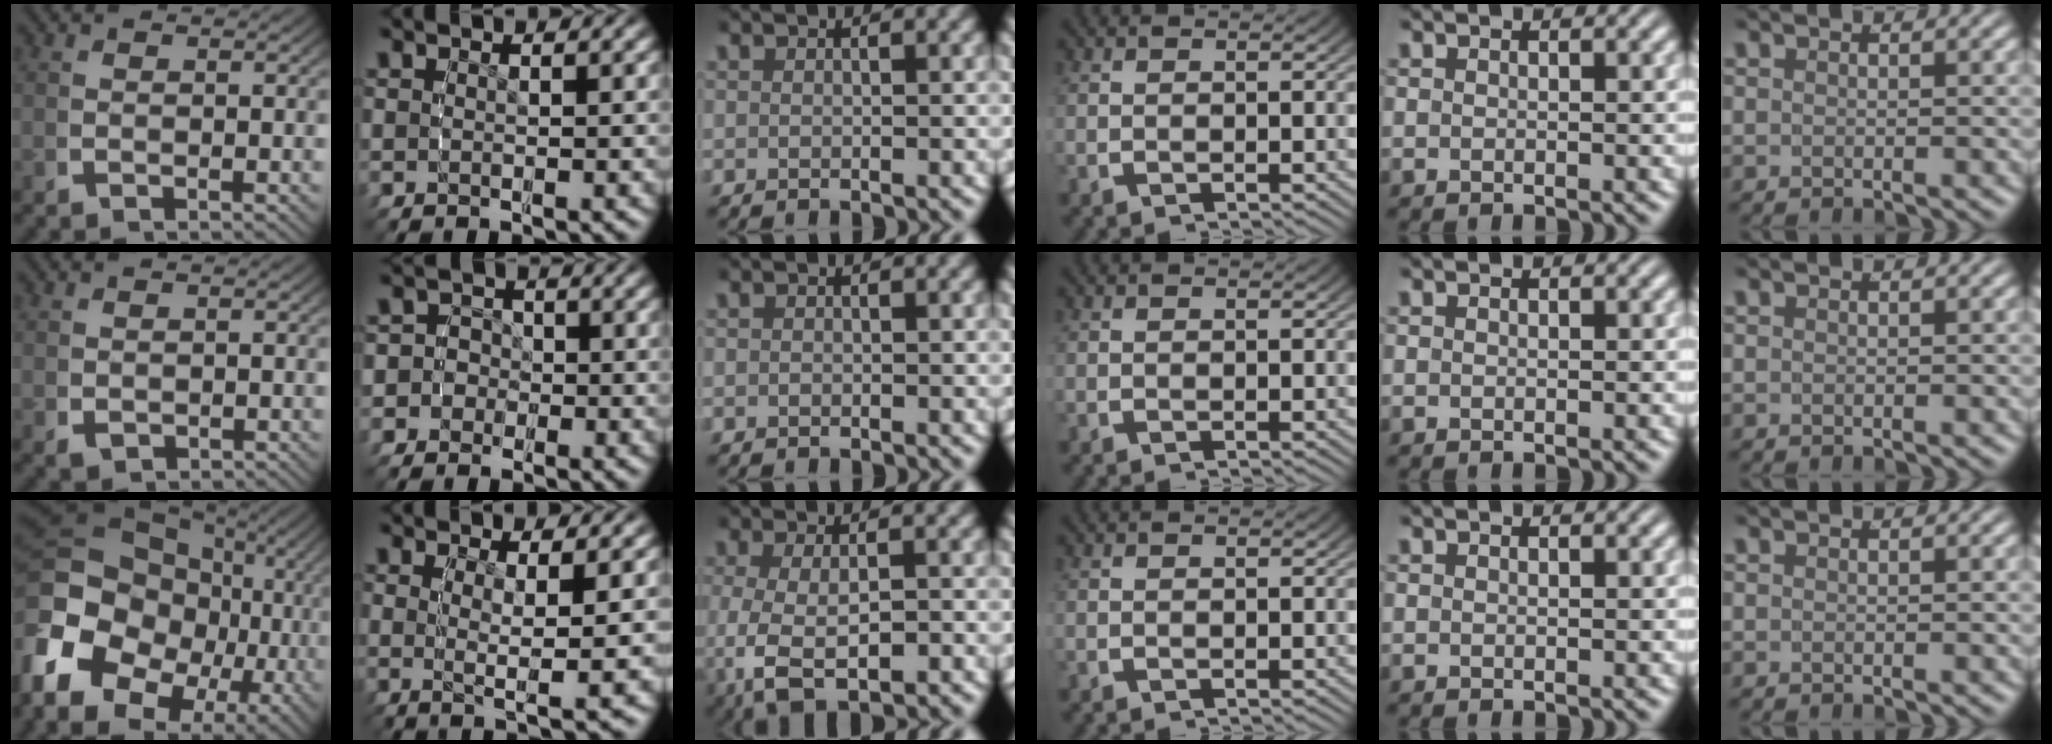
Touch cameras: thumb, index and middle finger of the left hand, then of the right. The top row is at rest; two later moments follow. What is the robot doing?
{"motion": "grasp_and_lifting", "object": "backpack"}